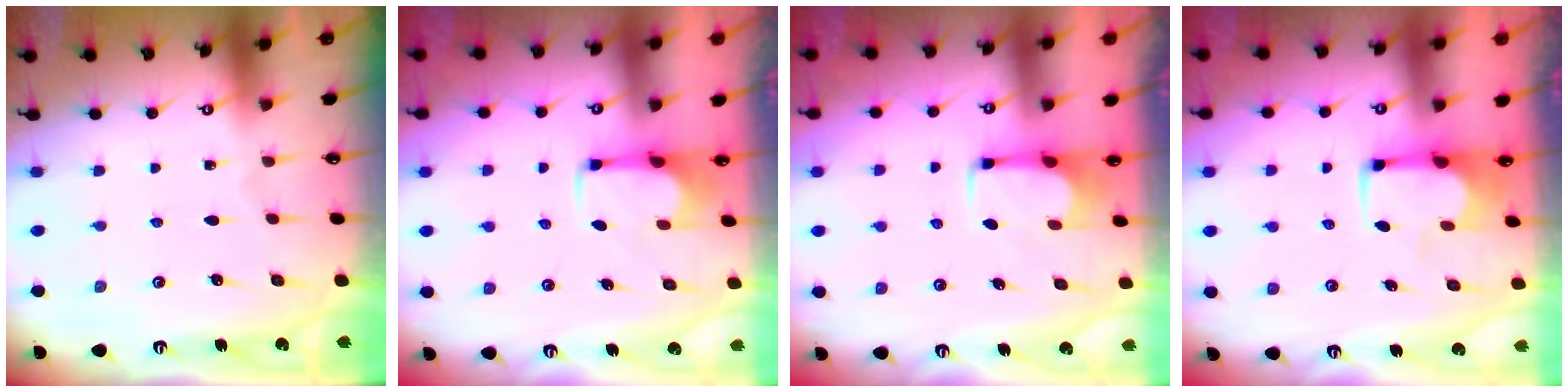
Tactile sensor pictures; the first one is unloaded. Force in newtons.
{"total": 2.6, "press": 2.5, "slide": 0.9}
{"total": 2.8, "press": 2.8, "slide": 0.5}
{"total": 2.0, "press": 1.7, "slide": 1.0}